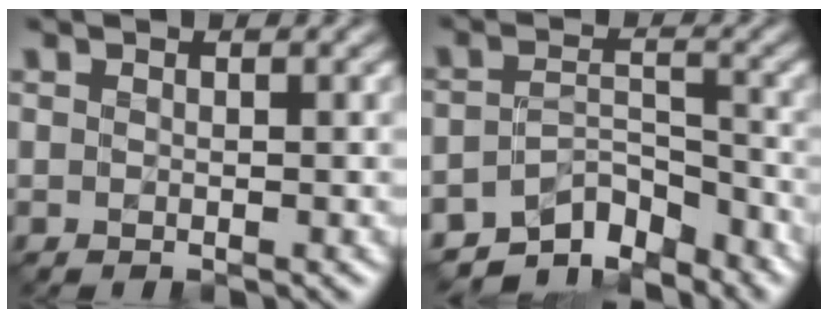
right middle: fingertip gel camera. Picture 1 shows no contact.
{"total": 6.4, "force": [-5.5, 2.3, 2.2], "torque": [-0.021, -0.013, -0.088]}